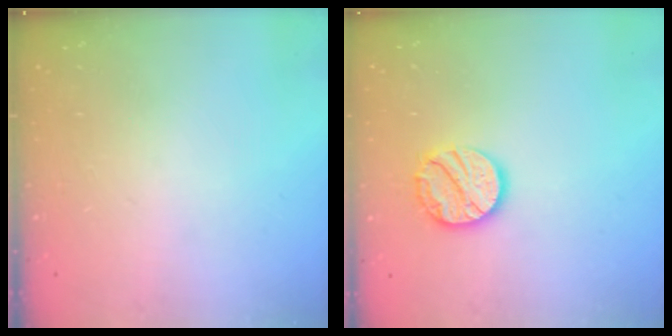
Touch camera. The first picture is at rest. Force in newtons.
{"total": 13.2, "press": 13.1, "slide": 1.0}